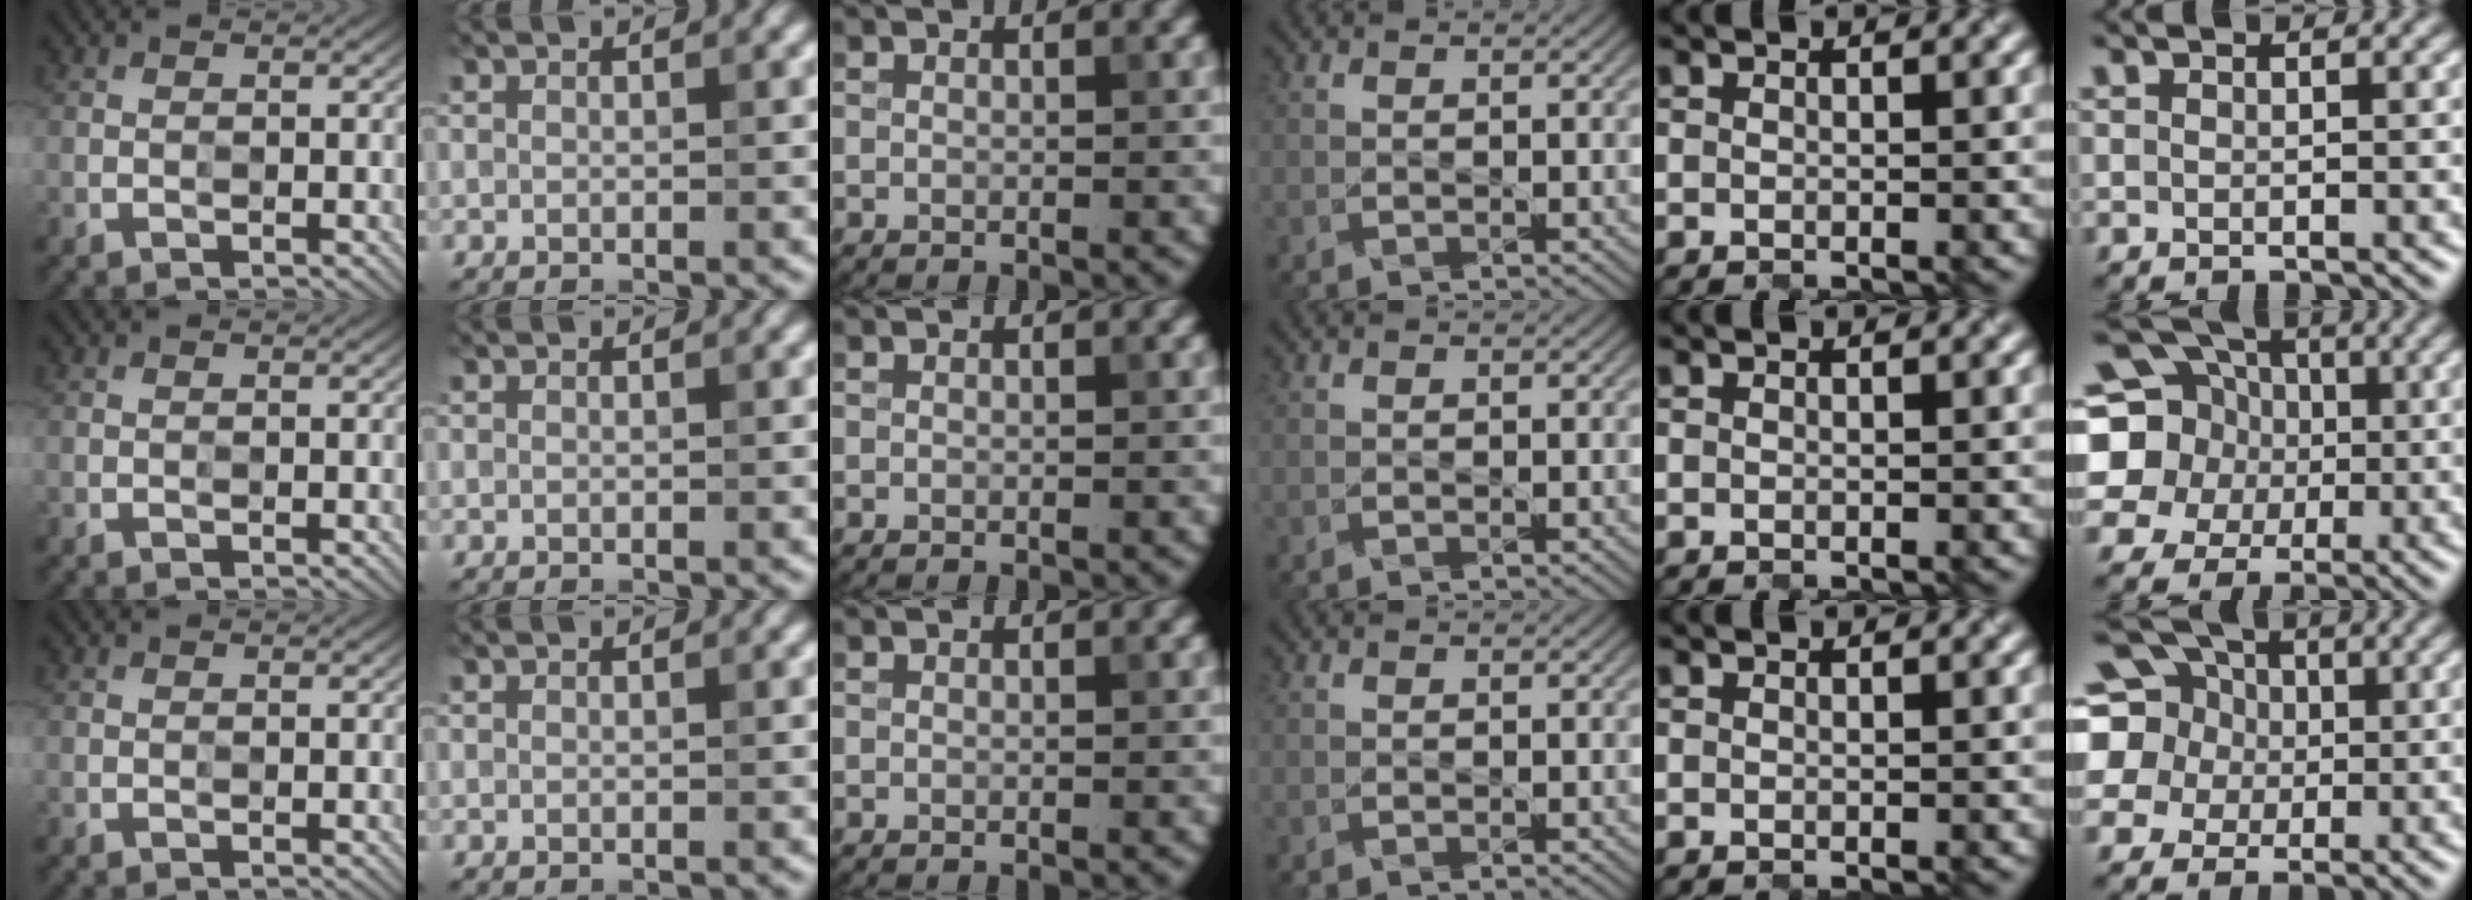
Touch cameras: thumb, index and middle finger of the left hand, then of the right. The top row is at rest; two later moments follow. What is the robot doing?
{"motion": "close", "object": "laptop"}